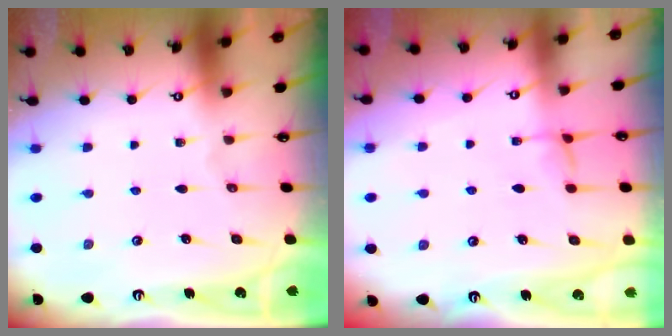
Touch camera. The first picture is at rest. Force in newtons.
{"total": 1.9, "press": 1.9, "slide": 0.2}